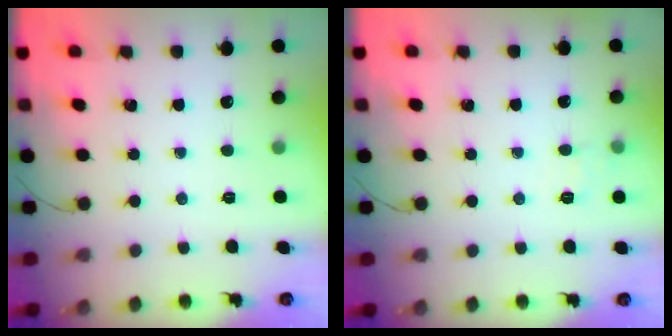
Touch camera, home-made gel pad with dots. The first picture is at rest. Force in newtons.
{"total": 5.0, "press": 4.7, "slide": 1.4}